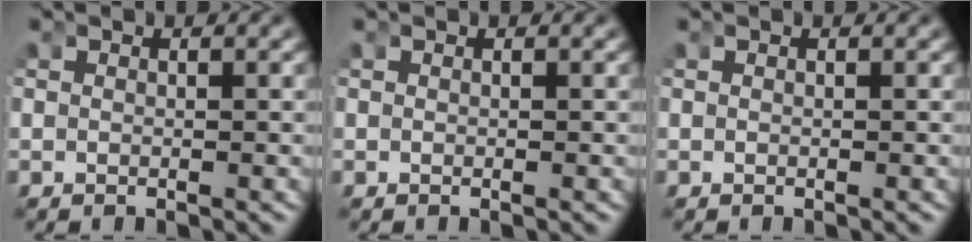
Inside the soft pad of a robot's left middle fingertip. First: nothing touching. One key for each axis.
{"total": 0.0}
{"total": 0.0}